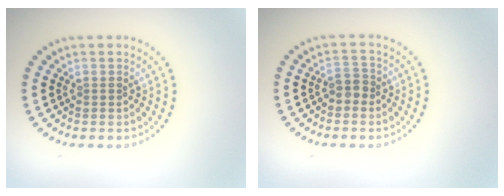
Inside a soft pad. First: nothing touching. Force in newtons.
{"total": 1.5, "press": 1.3, "slide": 0.7}